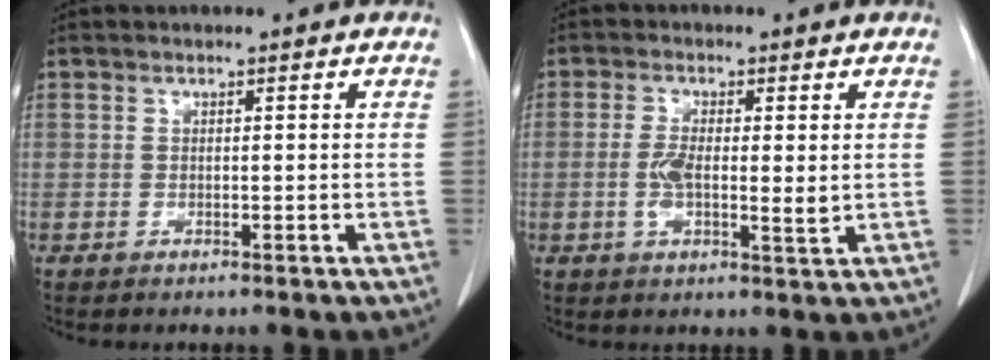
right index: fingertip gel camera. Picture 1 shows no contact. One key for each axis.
{"total": 5.7, "fx": 0.0, "fy": 1.7, "fz": 5.5, "tx": -0.104, "ty": -0.006, "tz": -0.001}